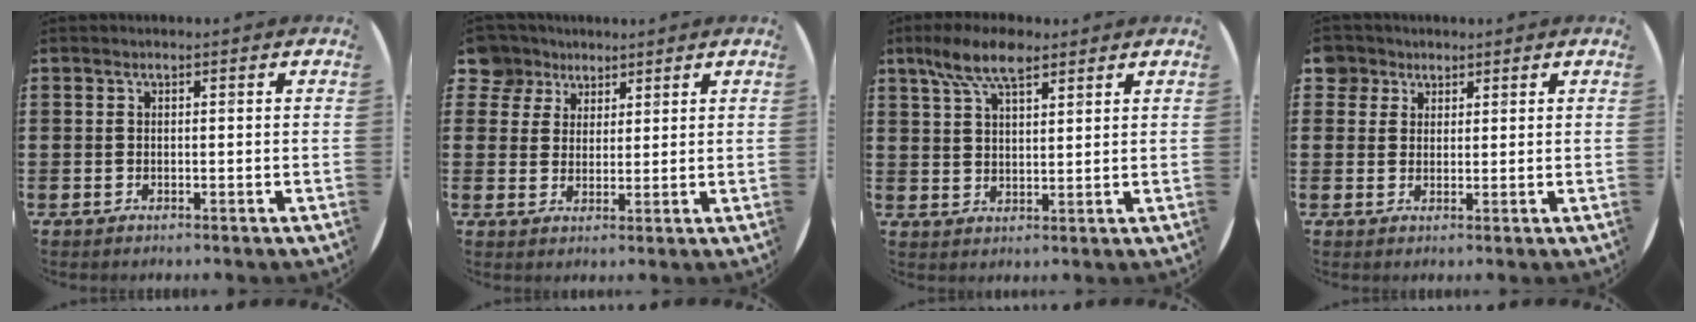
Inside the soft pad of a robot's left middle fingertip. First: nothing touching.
{"total": 4.9, "force": [3.7, 3.3, 0.3], "torque": [-0.018, 0.002, 0.070]}
{"total": 7.6, "force": [5.4, 2.8, 4.5], "torque": [-0.093, -0.003, 0.097]}
{"total": 3.2, "force": [2.2, 2.3, 0.1], "torque": [0.005, 0.004, 0.041]}